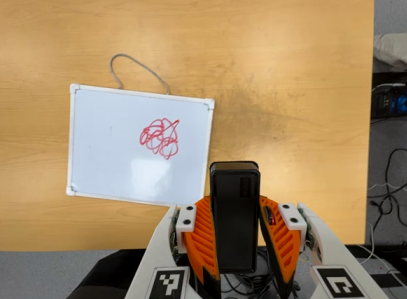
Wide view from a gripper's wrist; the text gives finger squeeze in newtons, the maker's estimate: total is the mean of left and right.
{"total": 4.1, "left": 2.8, "right": 5.4}